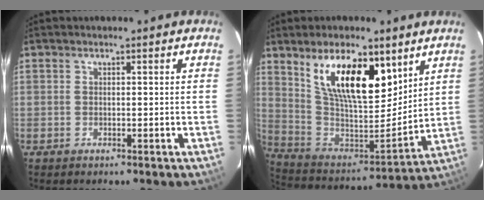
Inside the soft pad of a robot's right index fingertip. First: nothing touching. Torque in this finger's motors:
{"motor_torque": [0.71, 0.61, 1.03, 0.21]}